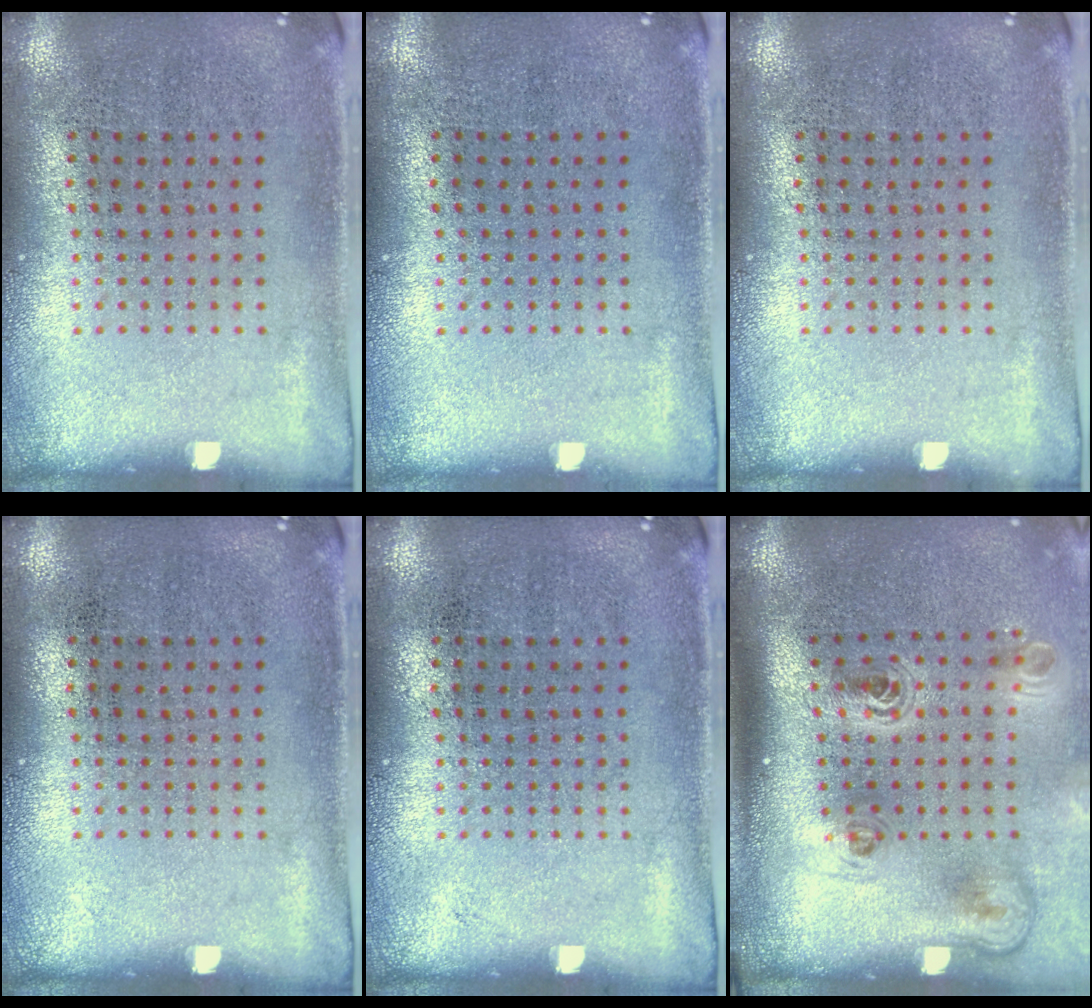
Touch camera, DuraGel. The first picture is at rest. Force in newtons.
{"total": 0.0}
{"total": 0.0}
{"total": 0.0}
{"total": 0.0}
{"total": 2.3, "press": 1.5, "slide": 1.8}